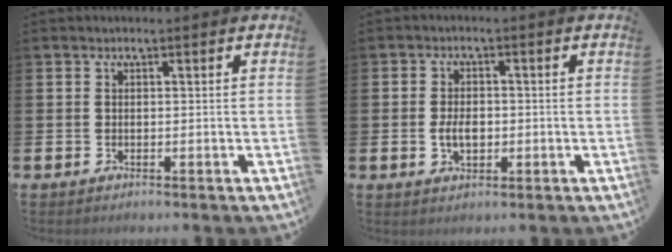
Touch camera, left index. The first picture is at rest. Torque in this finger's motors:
{"motor_torque": [0.35, -0.21, 0.07, 0.10]}